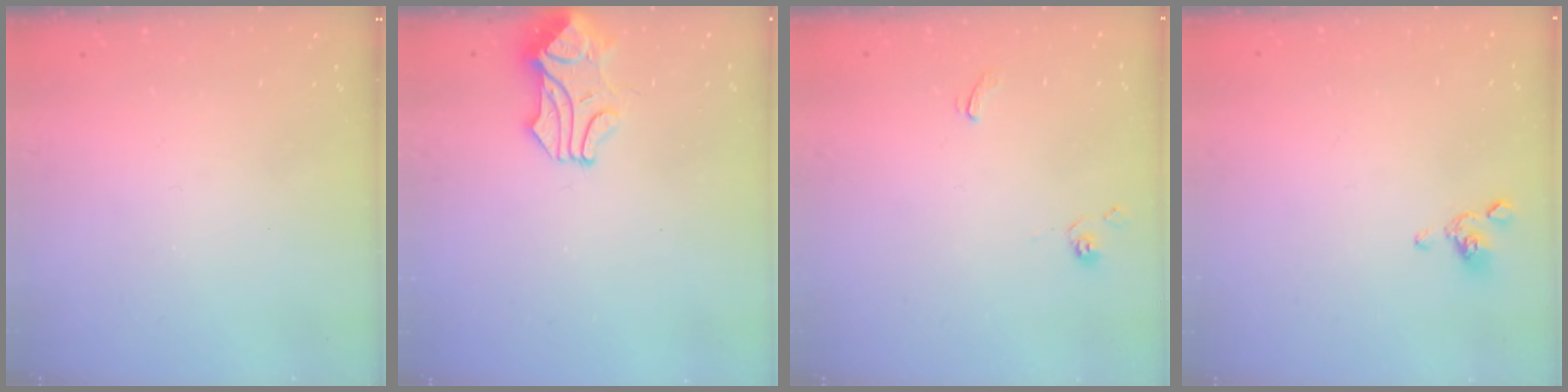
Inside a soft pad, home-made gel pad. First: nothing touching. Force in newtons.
{"total": 0.5, "press": 0.5, "slide": 0.1}
{"total": 2.6, "press": 2.6, "slide": 0.5}
{"total": 2.9, "press": 2.8, "slide": 0.6}